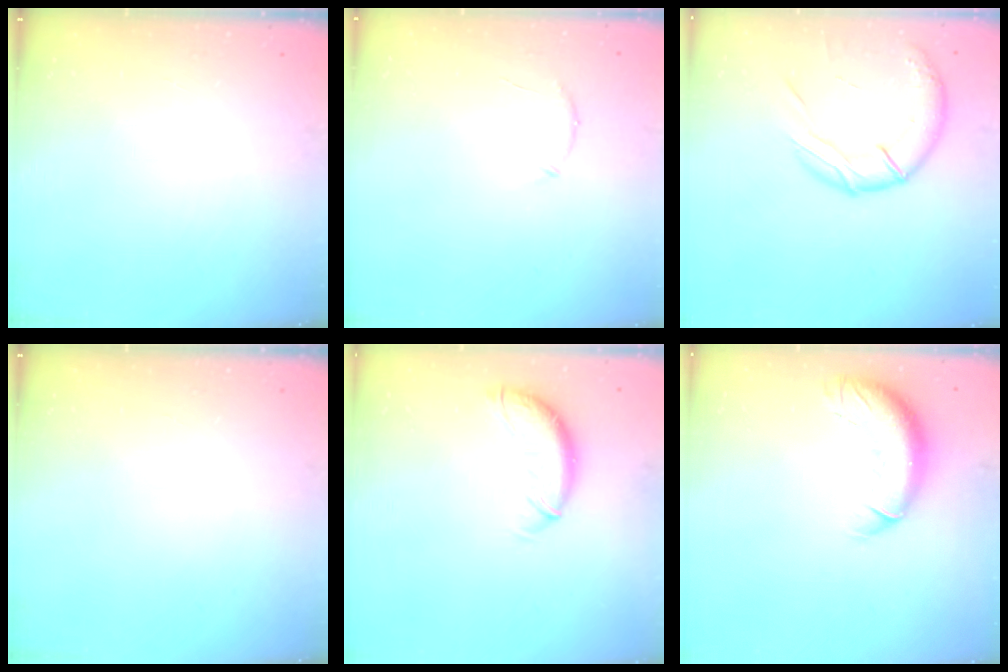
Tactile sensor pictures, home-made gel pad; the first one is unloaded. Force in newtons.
{"total": 6.4, "press": 6.2, "slide": 1.5}
{"total": 15.2, "press": 15.0, "slide": 2.3}
{"total": 0.0}
{"total": 10.3, "press": 10.2, "slide": 0.7}
{"total": 11.8, "press": 11.5, "slide": 2.9}